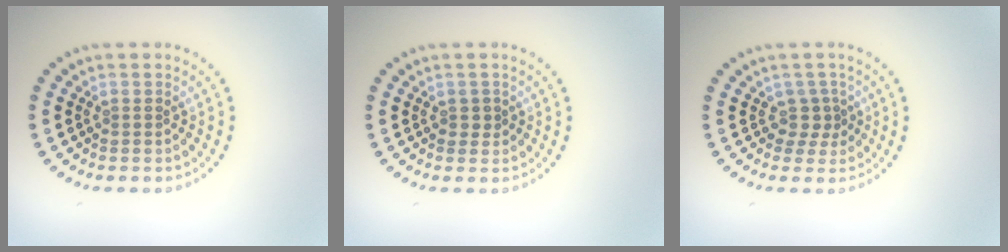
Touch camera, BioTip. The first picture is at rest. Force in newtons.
{"total": 1.0, "press": 1.0, "slide": 0.3}
{"total": 1.7, "press": 1.1, "slide": 1.3}